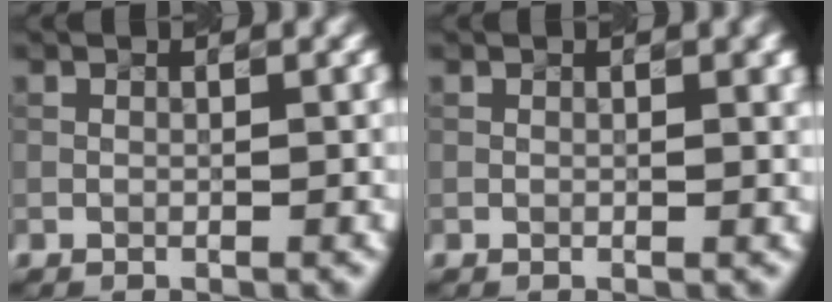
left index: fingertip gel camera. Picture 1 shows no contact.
{"total": 1.6, "force": [0.6, 0.6, 1.4], "torque": [-0.010, 0.004, 0.007]}